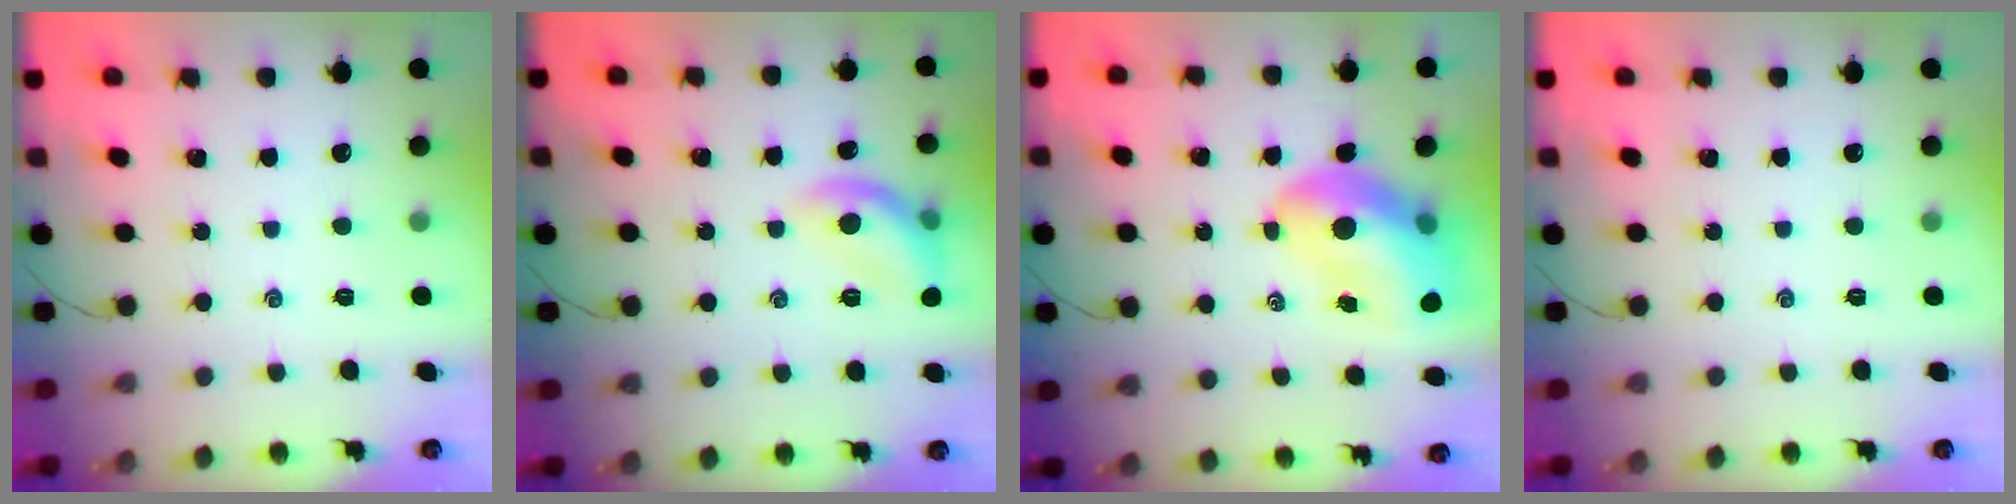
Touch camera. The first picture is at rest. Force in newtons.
{"total": 10.9, "press": 10.9, "slide": 0.5}
{"total": 14.2, "press": 13.6, "slide": 4.1}
{"total": 0.0}